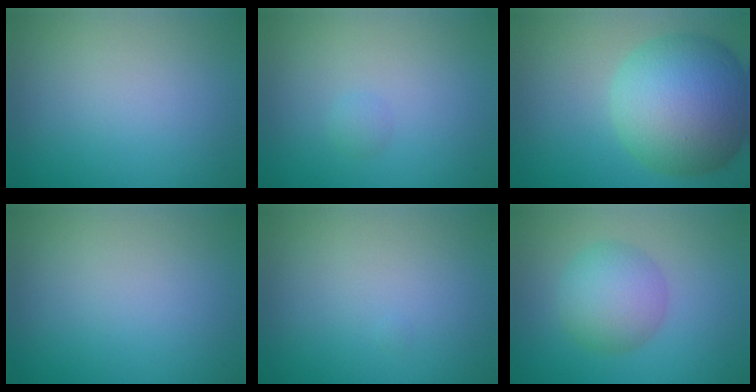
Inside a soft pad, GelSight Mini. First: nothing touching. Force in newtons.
{"total": 0.6, "press": 0.6, "slide": 0.1}
{"total": 11.9, "press": 11.9, "slide": 0.6}
{"total": 0.0}
{"total": 0.0}
{"total": 4.6, "press": 4.6, "slide": 0.1}